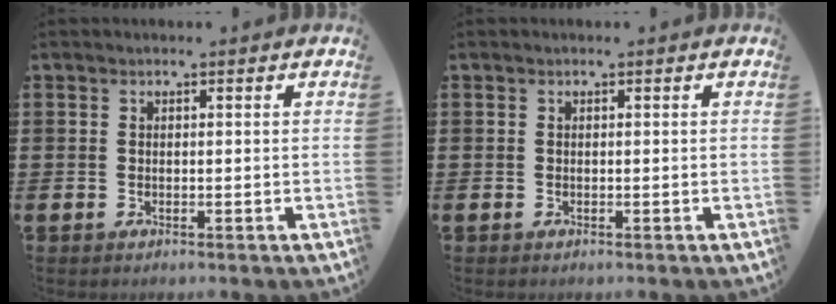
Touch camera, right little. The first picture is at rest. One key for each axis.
{"total": 0.0}